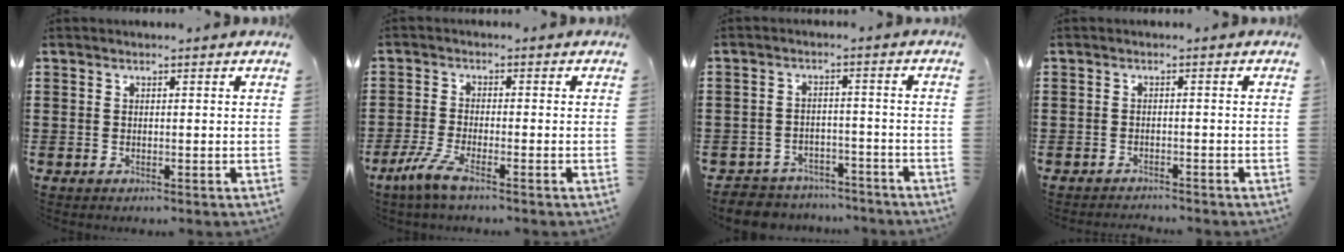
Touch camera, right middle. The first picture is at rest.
{"total": 4.6, "force": [-3.0, 0.6, 3.5], "torque": [-0.091, -0.015, -0.061]}
{"total": 4.1, "force": [-4.0, 0.9, -0.3], "torque": [-0.011, 0.003, -0.088]}
{"total": 1.5, "force": [-1.4, 0.0, -0.2], "torque": [-0.001, 0.002, -0.031]}